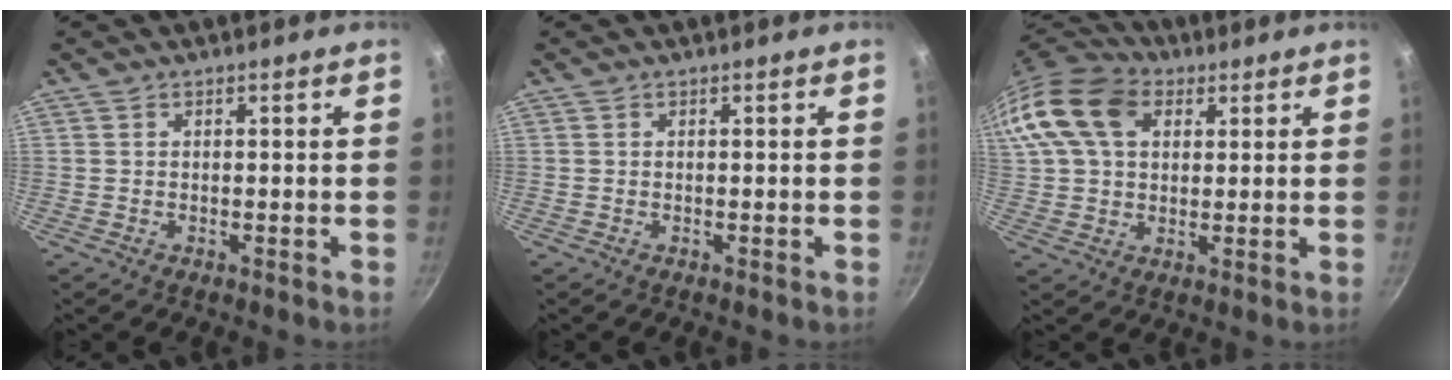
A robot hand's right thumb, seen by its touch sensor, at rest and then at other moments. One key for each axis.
{"total": 0.0}
{"total": 19.4, "fx": 7.0, "fy": 13.5, "fz": 12.0, "tx": -0.254, "ty": 0.024, "tz": 0.115}